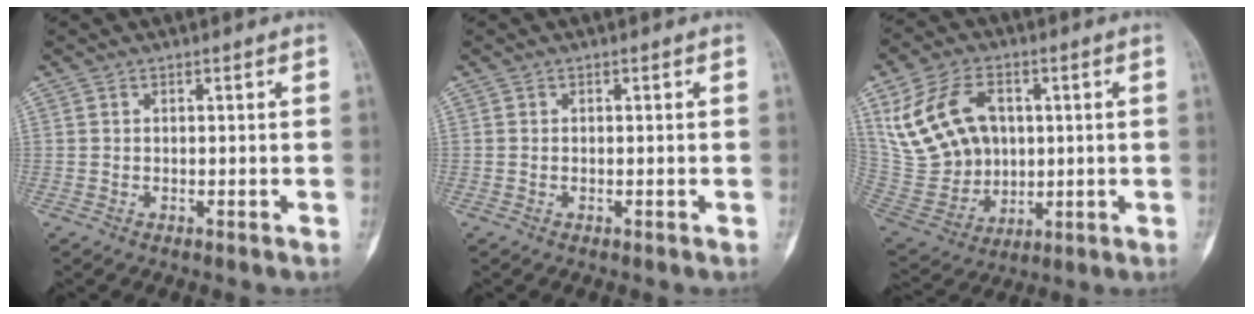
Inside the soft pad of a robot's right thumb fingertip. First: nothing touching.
{"total": 0.0}
{"total": 16.5, "force": [4.5, 12.4, 9.9], "torque": [-0.162, -0.002, 0.101]}